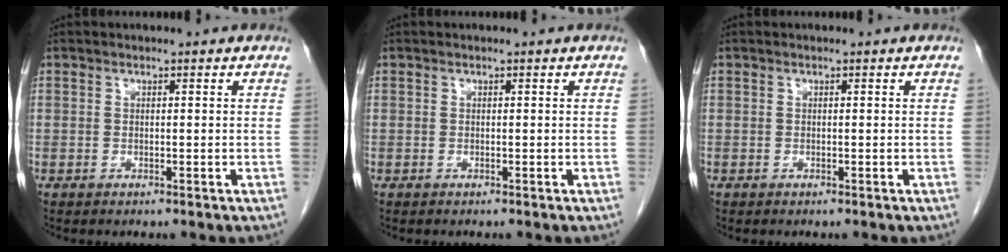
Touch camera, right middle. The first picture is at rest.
{"total": 0.0}
{"total": 0.0}